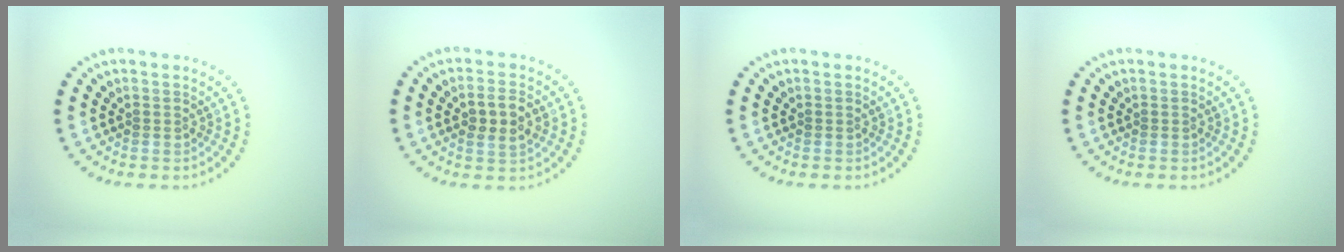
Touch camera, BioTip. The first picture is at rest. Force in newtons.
{"total": 2.8, "press": 2.8, "slide": 0.4}
{"total": 0.0}
{"total": 0.0}